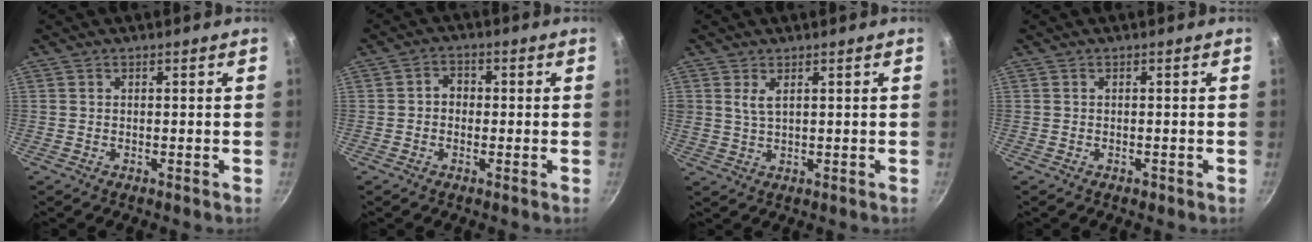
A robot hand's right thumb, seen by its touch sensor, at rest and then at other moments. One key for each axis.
{"total": 3.2, "fx": -0.3, "fy": 2.7, "fz": 1.7, "tx": -0.009, "ty": 0.011, "tz": -0.010}
{"total": 2.6, "fx": 1.1, "fy": 1.2, "fz": 2.0, "tx": -0.035, "ty": -0.009, "tz": 0.024}
{"total": 0.7, "fx": -0.4, "fy": 0.3, "fz": 0.4, "tx": -0.008, "ty": 0.003, "tz": -0.002}